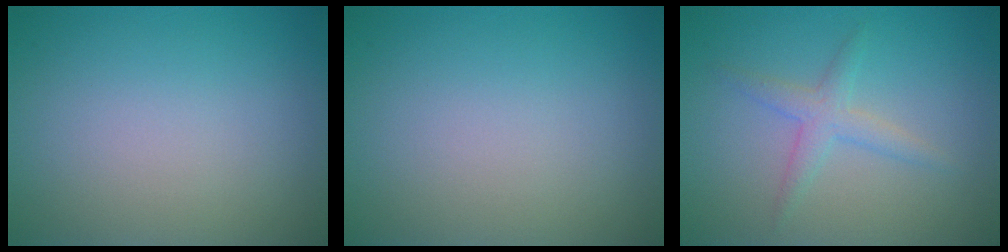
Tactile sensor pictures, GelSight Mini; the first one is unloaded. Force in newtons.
{"total": 0.0}
{"total": 2.1, "press": 2.1, "slide": 0.1}